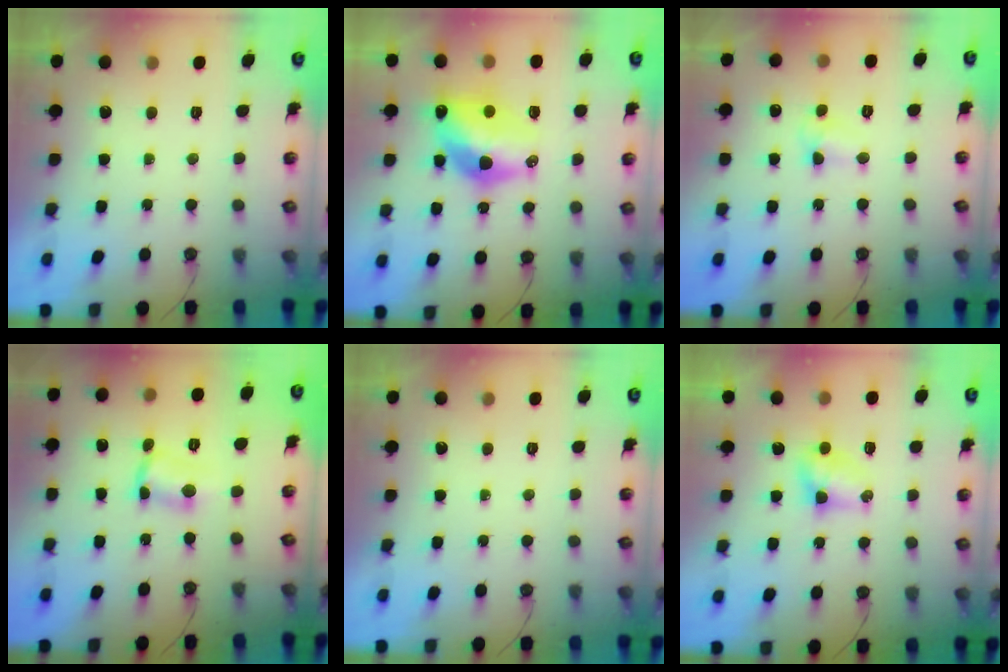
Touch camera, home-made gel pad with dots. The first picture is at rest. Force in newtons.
{"total": 12.7, "press": 12.7, "slide": 1.1}
{"total": 5.6, "press": 5.6, "slide": 0.8}
{"total": 2.8, "press": 2.8, "slide": 0.6}
{"total": 0.0}
{"total": 4.9, "press": 4.8, "slide": 0.6}